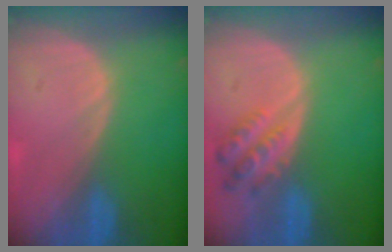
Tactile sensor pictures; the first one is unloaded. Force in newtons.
{"total": 4.9, "press": 4.9, "slide": 0.4}